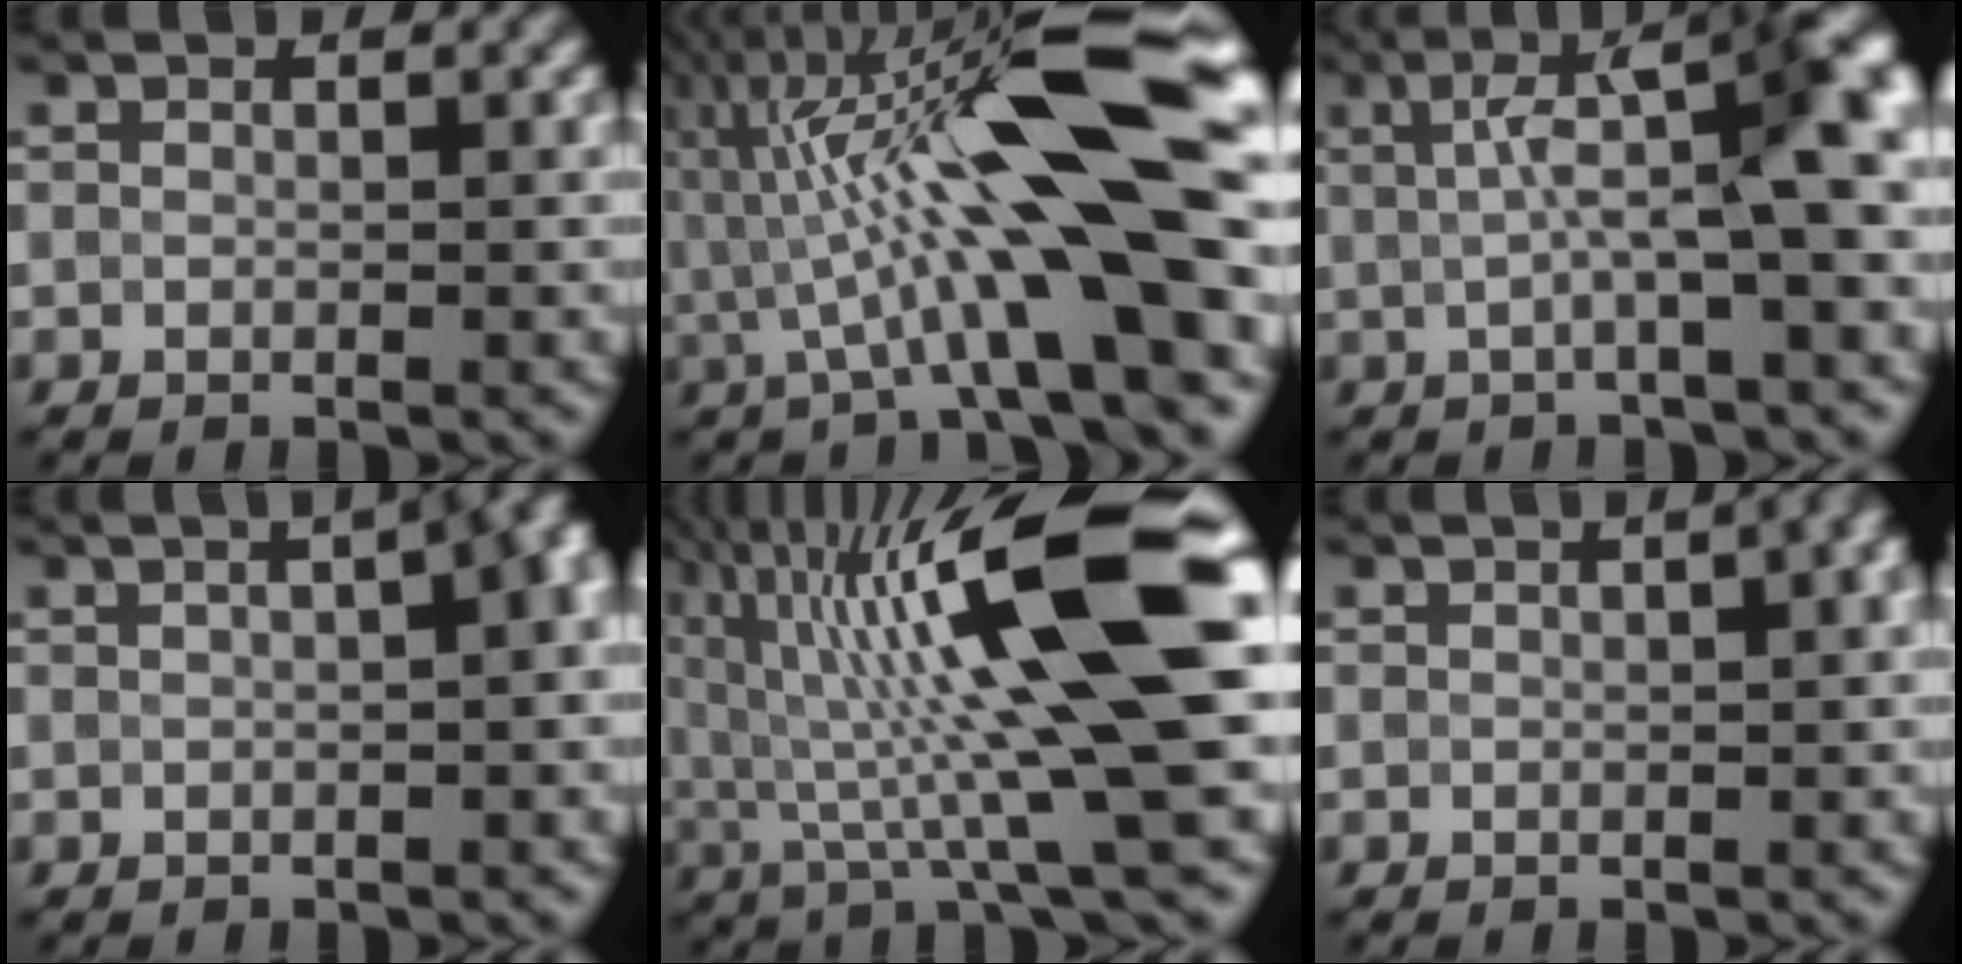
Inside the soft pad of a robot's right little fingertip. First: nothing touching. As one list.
[{"total": 15.5, "force": [0.6, 3.2, 15.1], "torque": [-0.240, 0.025, 0.004]}, {"total": 8.4, "force": [1.4, 1.6, 8.1], "torque": [-0.120, 0.012, 0.016]}, {"total": 12.6, "force": [2.6, 6.6, 10.4], "torque": [-0.028, 0.063, -0.008]}, {"total": 16.1, "force": [2.7, 2.9, 15.6], "torque": [-0.247, 0.010, 0.043]}, {"total": 5.2, "force": [1.6, 2.5, 4.2], "torque": [-0.015, 0.032, 0.007]}]